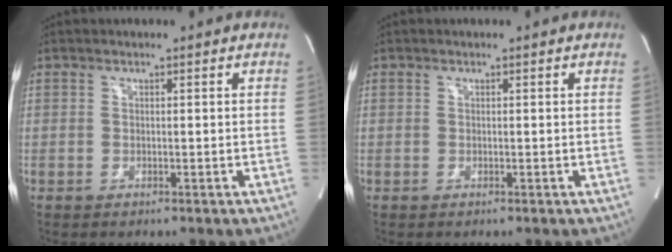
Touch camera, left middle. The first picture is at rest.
{"total": 0.0}